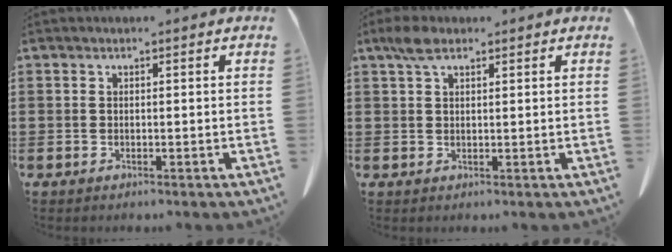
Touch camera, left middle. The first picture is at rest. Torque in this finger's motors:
{"motor_torque": [1.54, 0.60, 0.19, 0.10]}